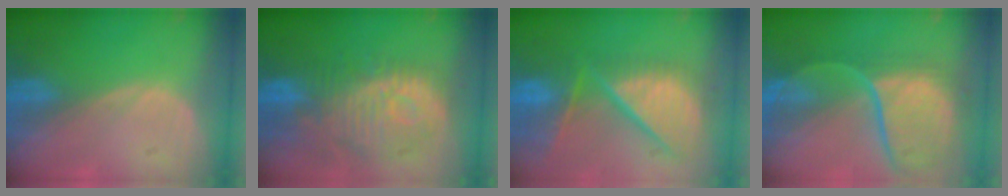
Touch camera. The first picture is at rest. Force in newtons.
{"total": 12.4, "press": 11.1, "slide": 5.6}
{"total": 12.5, "press": 10.3, "slide": 7.1}
{"total": 12.0, "press": 9.9, "slide": 6.8}